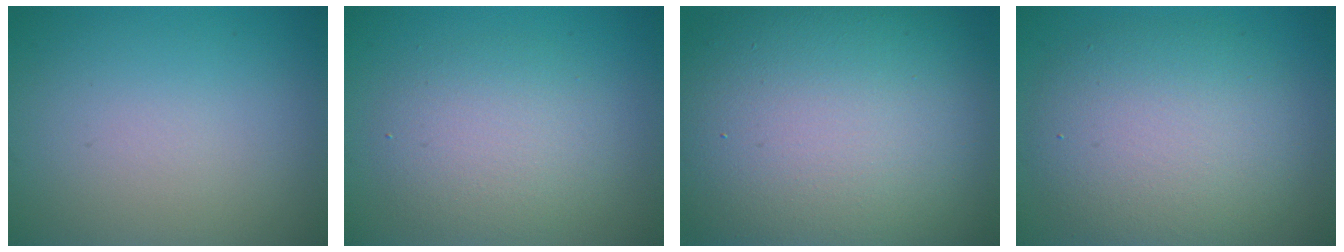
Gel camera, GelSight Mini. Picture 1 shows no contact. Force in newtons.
{"total": 3.9, "press": 3.9, "slide": 0.5}
{"total": 18.0, "press": 17.9, "slide": 1.0}
{"total": 7.6, "press": 7.6, "slide": 0.4}